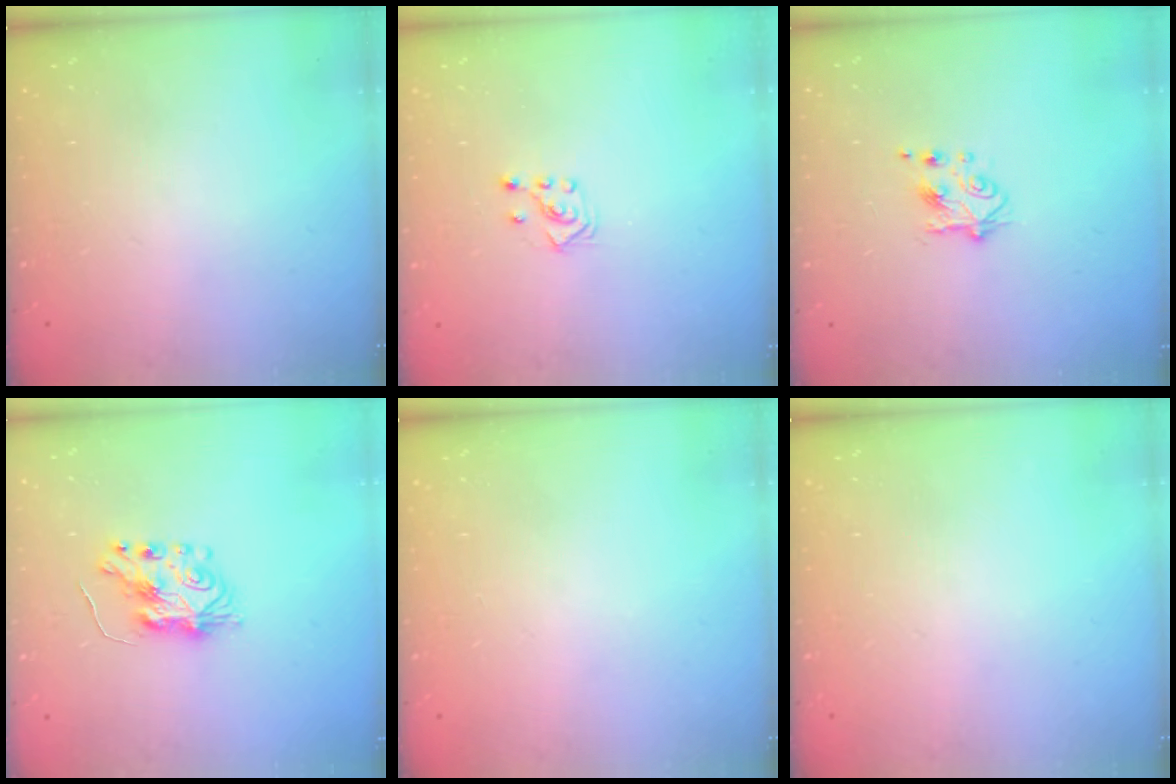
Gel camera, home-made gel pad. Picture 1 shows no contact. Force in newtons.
{"total": 3.1, "press": 3.0, "slide": 0.7}
{"total": 5.3, "press": 5.2, "slide": 0.8}
{"total": 8.7, "press": 8.6, "slide": 0.9}
{"total": 0.0}
{"total": 0.0}